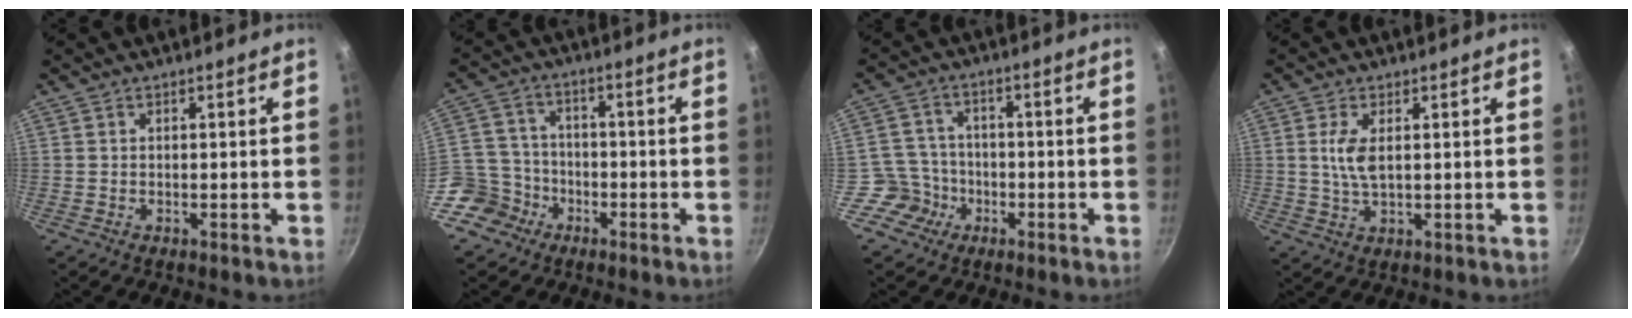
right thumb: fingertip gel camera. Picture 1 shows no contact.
{"total": 8.5, "force": [-4.6, 6.9, 1.8], "torque": [-0.004, 0.048, -0.093]}
{"total": 5.8, "force": [-2.6, 5.2, 0.4], "torque": [0.020, 0.033, -0.054]}
{"total": 4.9, "force": [1.0, 2.2, 4.2], "torque": [-0.086, -0.004, 0.021]}